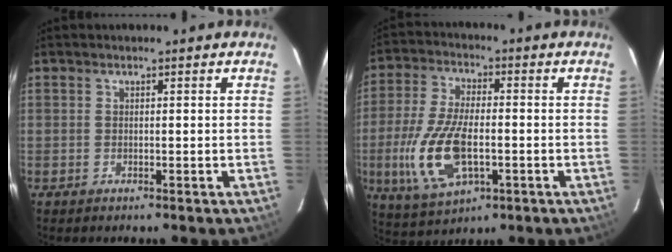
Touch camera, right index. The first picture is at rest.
{"total": 14.4, "force": [-3.4, 6.5, 12.3], "torque": [-0.268, -0.007, -0.056]}